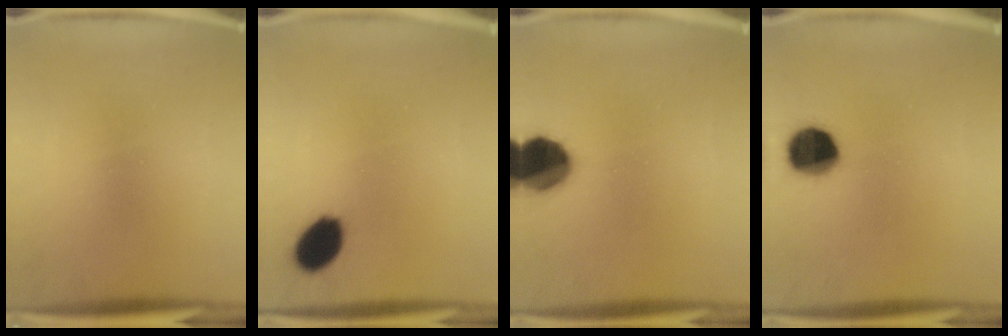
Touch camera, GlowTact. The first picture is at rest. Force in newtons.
{"total": 8.4}
{"total": 14.1}
{"total": 11.6}